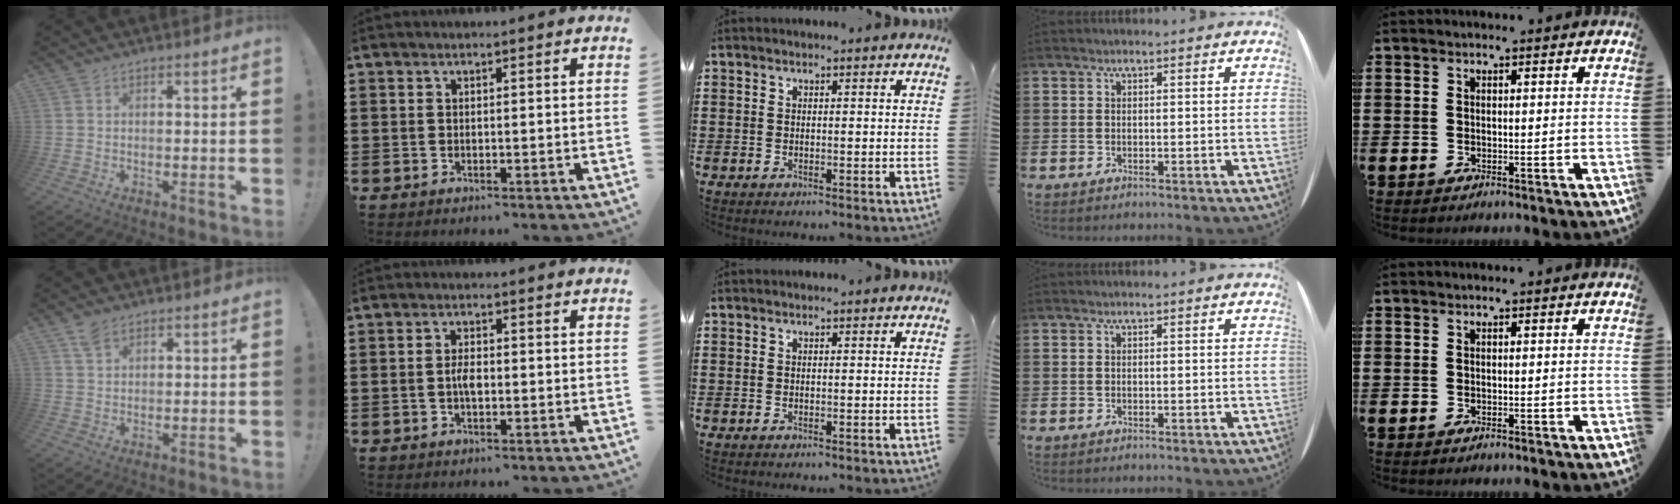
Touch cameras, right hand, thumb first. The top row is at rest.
{"thumb": {"total": 3.4, "force": [2.3, 1.8, 1.7], "torque": [-0.029, -0.007, 0.044]}, "index": {"total": 2.6, "force": [-0.5, 1.1, 2.3], "torque": [-0.044, 0.004, -0.010]}}